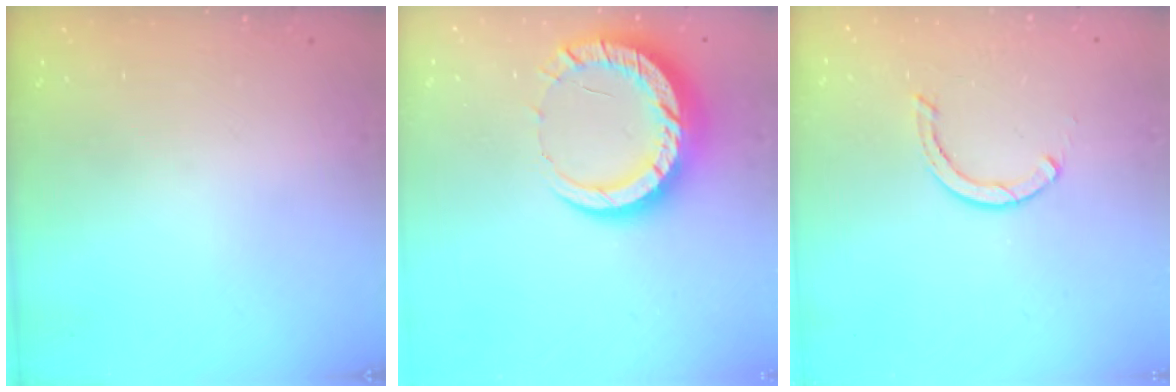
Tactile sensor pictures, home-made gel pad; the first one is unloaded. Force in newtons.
{"total": 14.0, "press": 14.0, "slide": 1.3}
{"total": 2.4, "press": 2.4, "slide": 0.0}